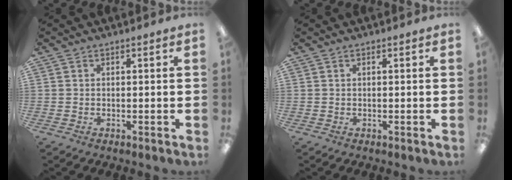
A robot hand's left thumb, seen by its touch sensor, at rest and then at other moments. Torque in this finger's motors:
{"motor_torque": [0.00, 0.00, -0.04, -0.04, 0.00]}